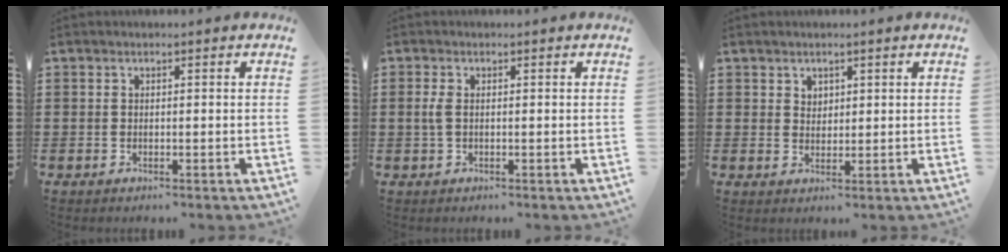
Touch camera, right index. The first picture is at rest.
{"total": 2.1, "force": [0.1, 0.9, 1.9], "torque": [-0.053, -0.002, -0.005]}
{"total": 1.9, "force": [1.4, 1.3, 0.2], "torque": [-0.008, 0.006, 0.027]}